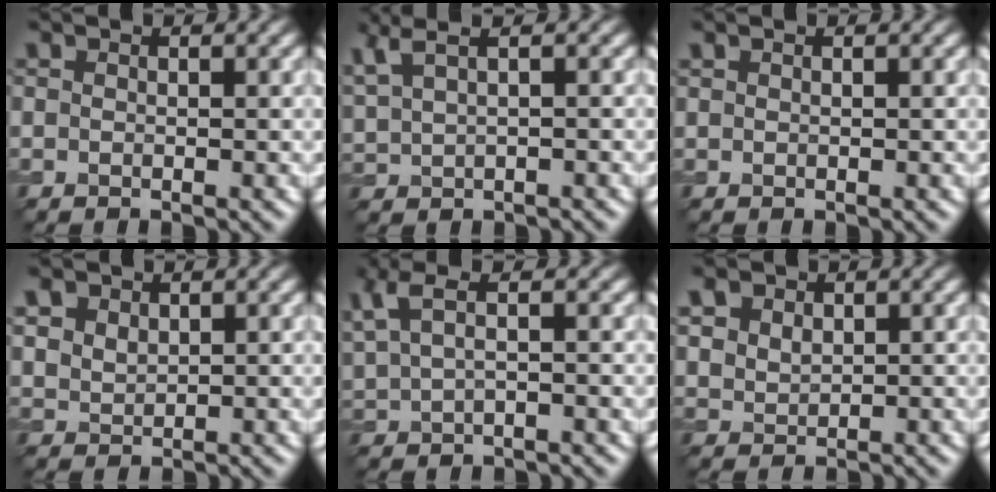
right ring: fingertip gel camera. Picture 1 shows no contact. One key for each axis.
{"total": 4.0, "fx": 2.7, "fy": 1.3, "fz": 2.6, "tx": -0.067, "ty": 0.015, "tz": 0.055}
{"total": 0.0}
{"total": 2.2, "fx": 1.2, "fy": 1.6, "fz": 1.0, "tx": -0.023, "ty": 0.001, "tz": 0.026}
{"total": 3.3, "fx": 1.9, "fy": 1.1, "fz": 2.4, "tx": -0.066, "ty": 0.009, "tz": 0.042}
{"total": 2.9, "fx": 1.4, "fy": 2.1, "fz": 1.3, "tx": -0.036, "ty": 0.005, "tz": 0.033}